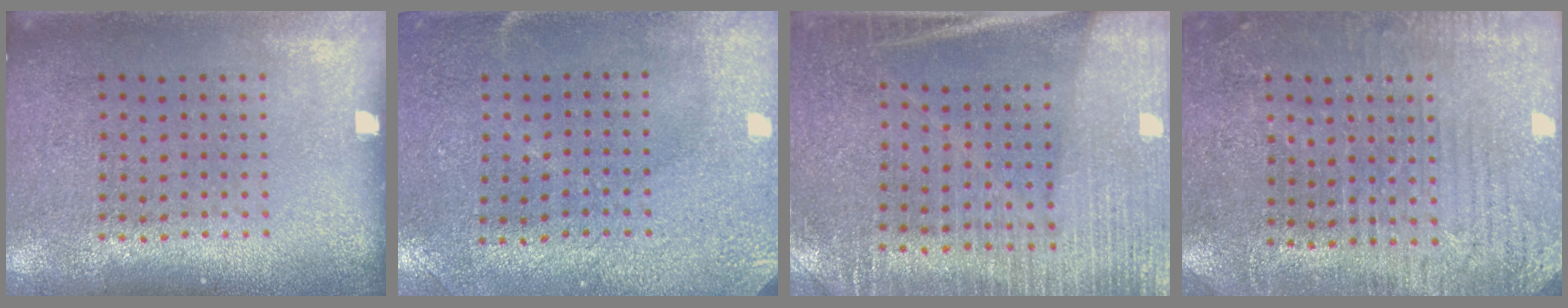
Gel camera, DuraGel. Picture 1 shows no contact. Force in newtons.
{"total": 2.9, "press": 2.4, "slide": 1.6}
{"total": 3.1, "press": 2.9, "slide": 1.2}
{"total": 2.9, "press": 2.8, "slide": 0.6}